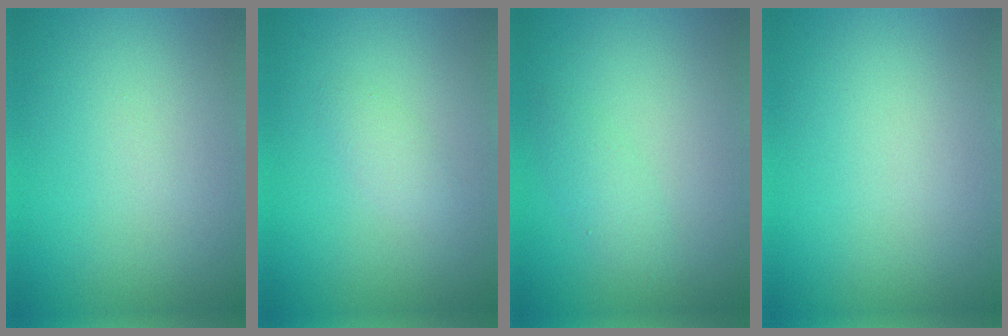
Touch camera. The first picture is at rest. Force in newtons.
{"total": 1.1, "press": 1.1, "slide": 0.1}
{"total": 1.4, "press": 1.4, "slide": 0.0}
{"total": 0.0}